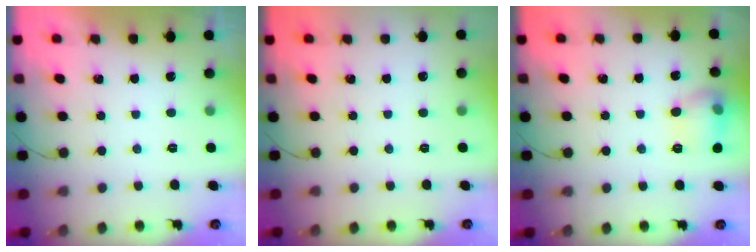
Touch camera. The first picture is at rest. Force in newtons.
{"total": 0.0}
{"total": 10.0, "press": 9.9, "slide": 0.5}